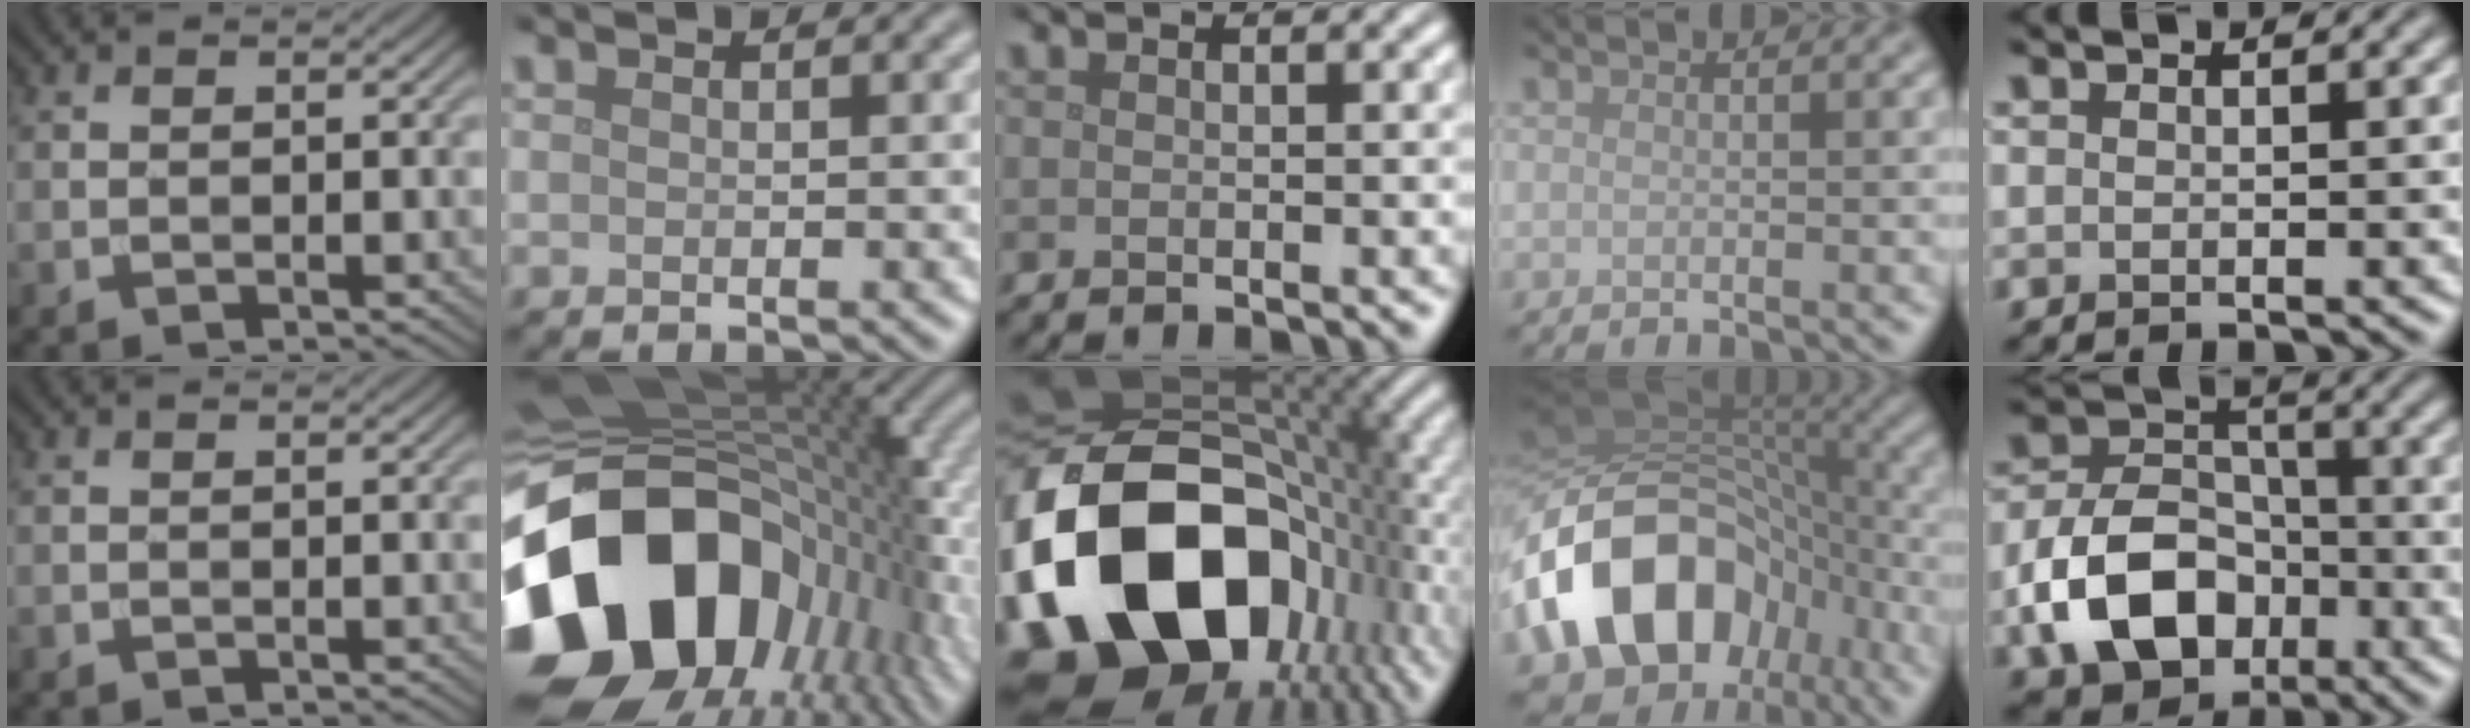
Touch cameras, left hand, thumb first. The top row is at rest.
{"index": {"total": 19.7, "force": [-5.5, 13.4, 13.4], "torque": [-0.280, -0.026, -0.104]}, "middle": {"total": 21.2, "force": [-5.1, 14.5, 14.6], "torque": [-0.313, -0.047, -0.070]}, "ring": {"total": 16.5, "force": [-6.5, 11.8, 9.5], "torque": [-0.175, -0.004, -0.115]}, "little": {"total": 8.7, "force": [-3.3, 6.2, 5.2], "torque": [-0.096, -0.004, -0.064]}}